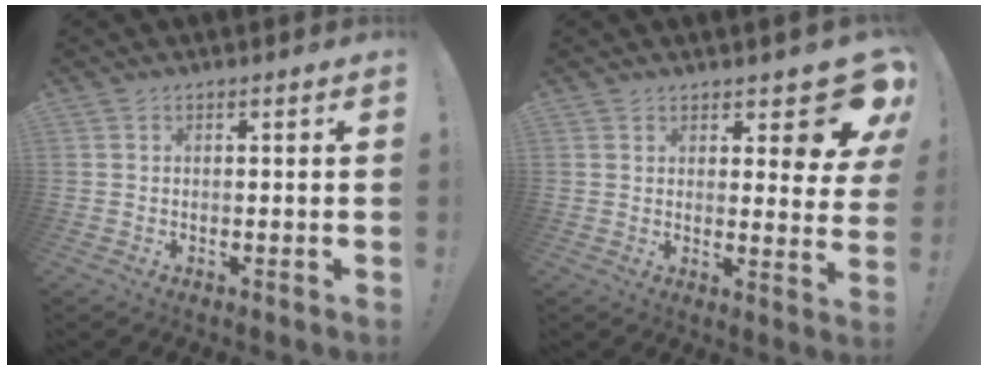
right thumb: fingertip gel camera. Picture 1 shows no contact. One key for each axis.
{"total": 8.8, "fx": 6.2, "fy": 2.5, "fz": 5.7, "tx": -0.057, "ty": -0.063, "tz": 0.108}